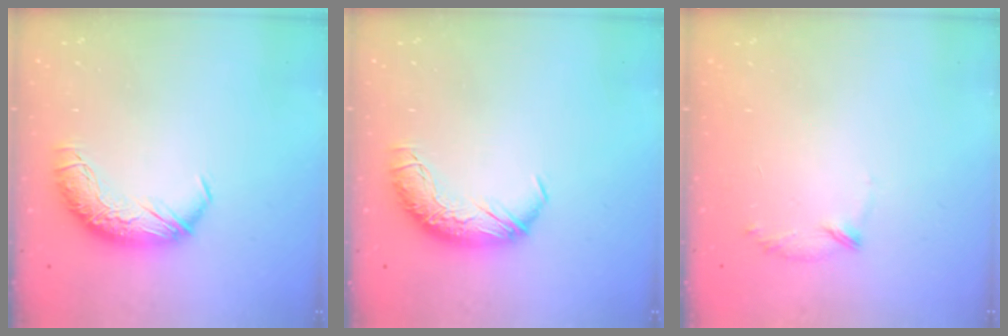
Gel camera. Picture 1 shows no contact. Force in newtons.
{"total": 0.0}
{"total": 6.2, "press": 6.1, "slide": 0.8}